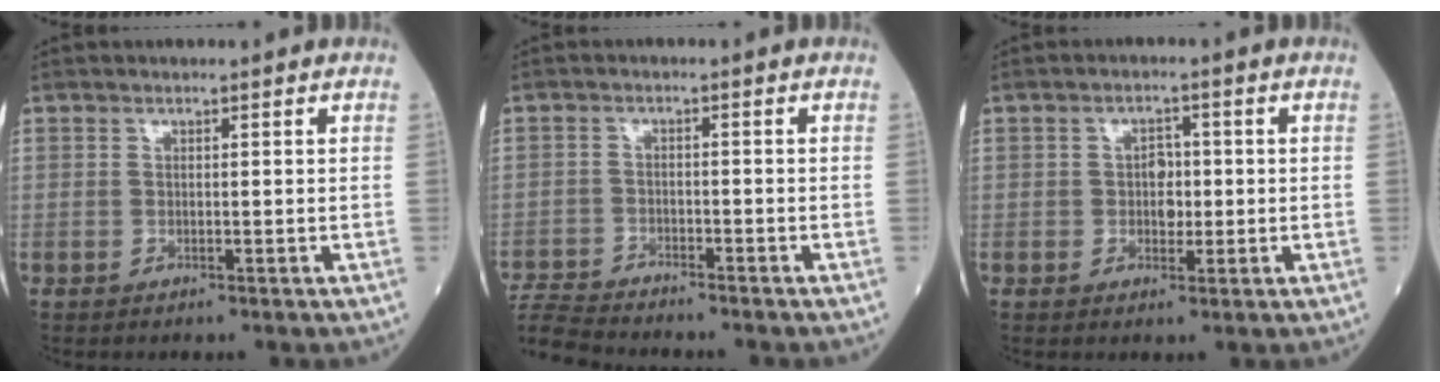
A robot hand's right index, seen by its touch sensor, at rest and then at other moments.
{"total": 6.4, "force": [-6.4, 0.3, 0.4], "torque": [-0.003, -0.012, -0.122]}
{"total": 3.1, "force": [-0.1, 2.1, 2.3], "torque": [-0.029, 0.006, -0.001]}